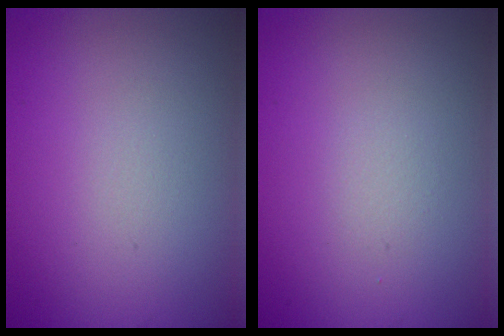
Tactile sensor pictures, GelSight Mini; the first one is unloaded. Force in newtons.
{"total": 0.6, "press": 0.6, "slide": 0.1}